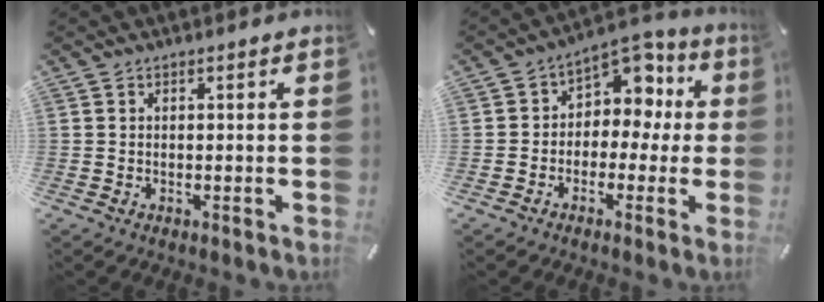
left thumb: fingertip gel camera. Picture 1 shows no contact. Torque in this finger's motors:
{"motor_torque": [0.06, 0.21, 0.49, 0.40, 0.05]}